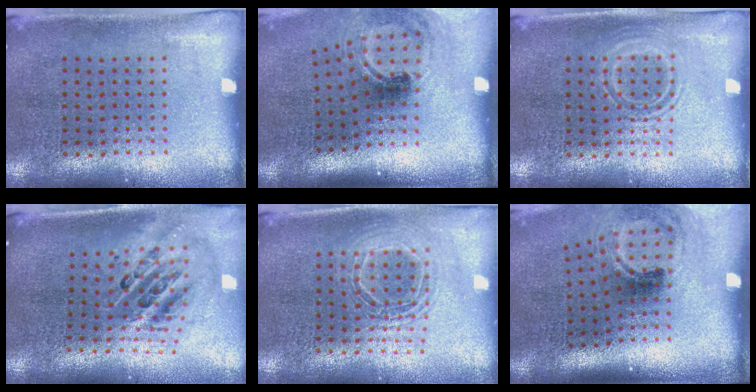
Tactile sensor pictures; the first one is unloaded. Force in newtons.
{"total": 1.6, "press": 1.2, "slide": 1.1}
{"total": 1.0, "press": 0.9, "slide": 0.3}
{"total": 2.5, "press": 1.7, "slide": 1.9}
{"total": 1.5, "press": 1.3, "slide": 0.7}
{"total": 1.8, "press": 1.1, "slide": 1.4}